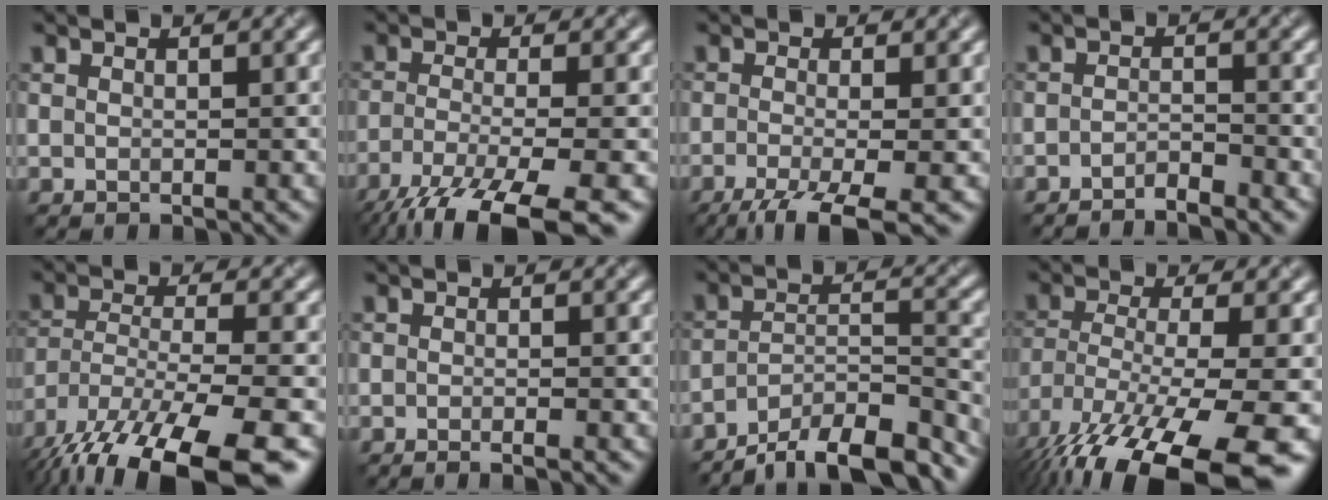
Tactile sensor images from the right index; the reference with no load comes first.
{"total": 10.6, "force": [-7.0, 2.5, 7.5], "torque": [-0.139, -0.023, -0.121]}
{"total": 6.6, "force": [-3.6, 1.8, 5.3], "torque": [-0.080, -0.014, -0.064]}
{"total": 1.8, "force": [-1.6, 0.2, 0.7], "torque": [-0.007, 0.002, -0.034]}
{"total": 14.5, "force": [-10.1, 5.0, 9.0], "torque": [-0.191, -0.051, -0.151]}
{"total": 1.3, "force": [-0.8, 0.3, 1.0], "torque": [-0.009, -0.004, -0.016]}
{"total": 10.5, "force": [-8.9, 2.7, 4.9], "torque": [-0.071, 0.006, -0.141]}
{"total": 15.9, "force": [-10.1, 4.7, 11.4], "torque": [-0.228, -0.048, -0.144]}